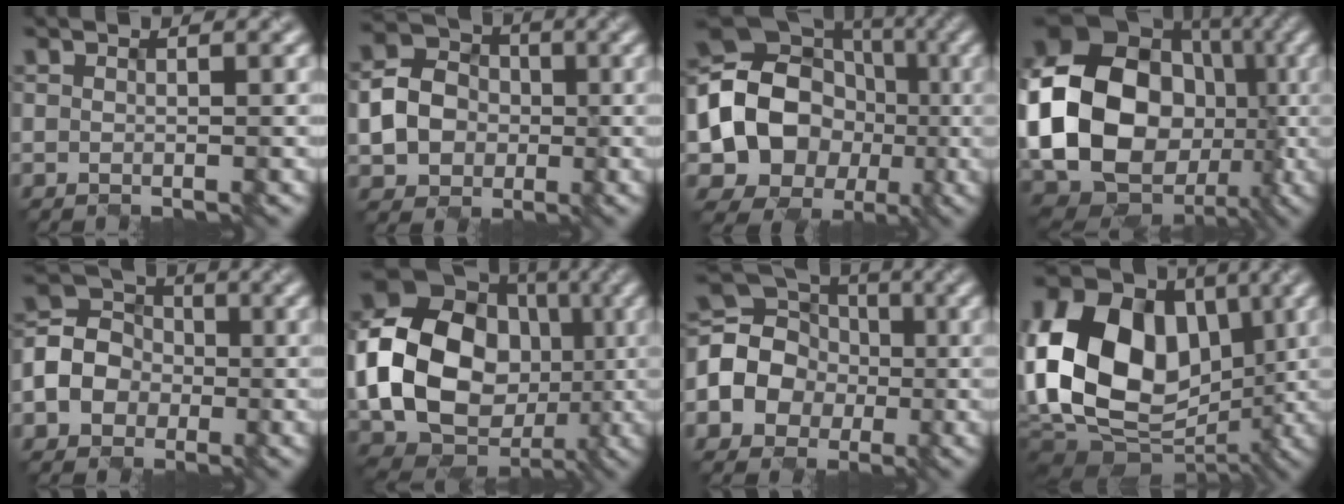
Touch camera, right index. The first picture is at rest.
{"total": 5.3, "force": [-0.9, 4.7, 2.2], "torque": [-0.052, 0.008, -0.023]}
{"total": 16.0, "force": [-2.2, 14.6, 6.3], "torque": [-0.126, 0.006, -0.063]}
{"total": 21.2, "force": [-2.5, 17.6, 11.6], "torque": [-0.225, -0.008, -0.094]}
{"total": 5.0, "force": [-1.8, 4.2, 1.9], "torque": [-0.041, 0.008, -0.043]}
{"total": 16.9, "force": [-1.5, 13.7, 9.7], "torque": [-0.189, 0.003, -0.037]}
{"total": 7.5, "force": [-1.9, 6.7, 2.8], "torque": [-0.055, 0.002, -0.057]}
{"total": 15.0, "force": [-0.4, 11.0, 10.2], "torque": [-0.196, 0.018, -0.030]}